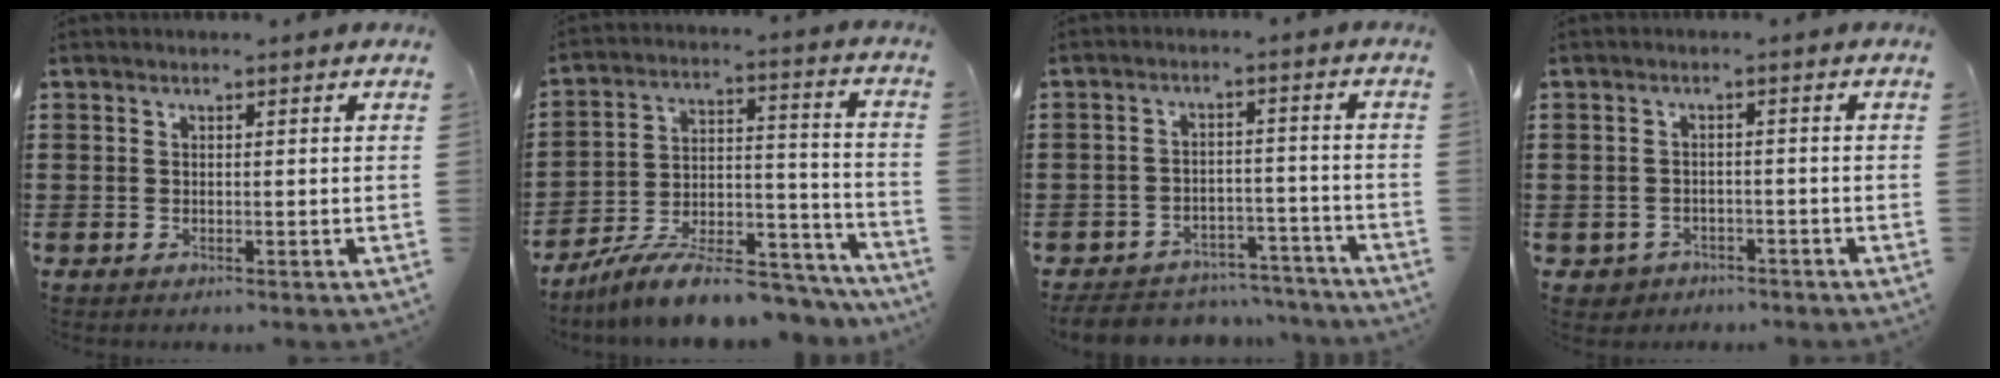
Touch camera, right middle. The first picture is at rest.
{"total": 10.3, "force": [-9.0, 1.6, 4.7], "torque": [-0.073, 0.025, -0.172]}
{"total": 5.6, "force": [-5.4, 1.2, 0.8], "torque": [-0.015, 0.013, -0.108]}
{"total": 1.7, "force": [-1.5, 0.8, -0.2], "torque": [-0.005, 0.002, -0.036]}